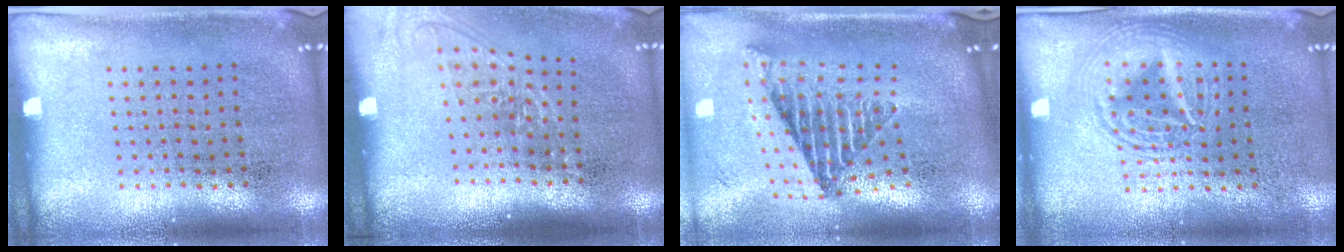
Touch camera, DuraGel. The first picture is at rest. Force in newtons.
{"total": 1.3, "press": 1.0, "slide": 0.8}
{"total": 2.6, "press": 1.7, "slide": 1.9}
{"total": 2.6, "press": 2.6, "slide": 0.3}